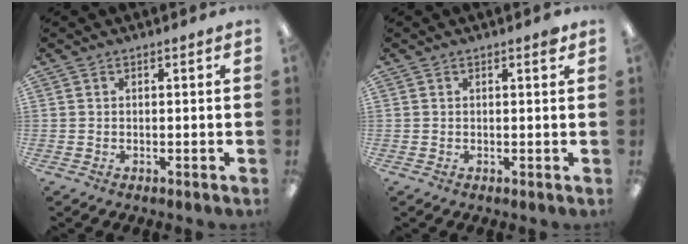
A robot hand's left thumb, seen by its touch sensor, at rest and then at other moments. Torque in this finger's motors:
{"motor_torque": [0.09, 0.02, 0.36, 0.18, 0.00]}